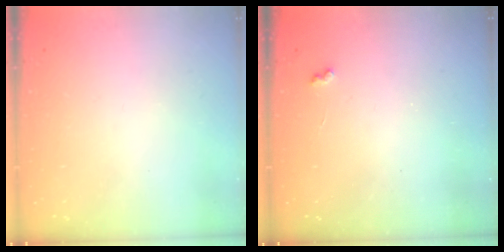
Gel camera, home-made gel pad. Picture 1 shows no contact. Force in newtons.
{"total": 3.0, "press": 3.0, "slide": 0.5}